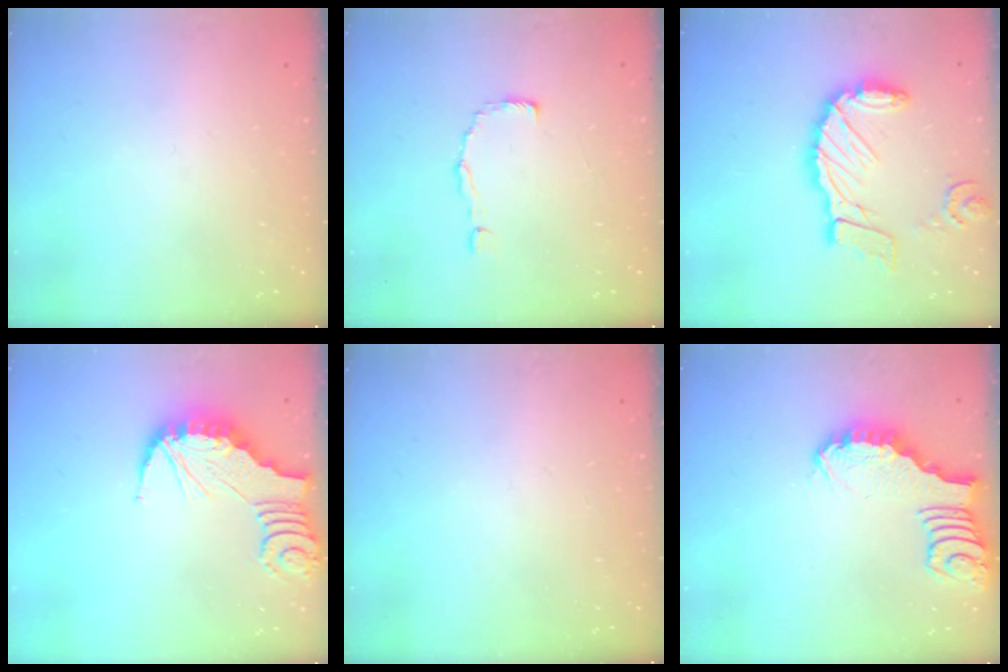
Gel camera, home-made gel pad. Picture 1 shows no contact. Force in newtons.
{"total": 2.5, "press": 2.5, "slide": 0.1}
{"total": 16.7, "press": 16.6, "slide": 1.9}
{"total": 2.2, "press": 2.2, "slide": 0.2}
{"total": 0.0}
{"total": 2.5, "press": 2.5, "slide": 0.2}